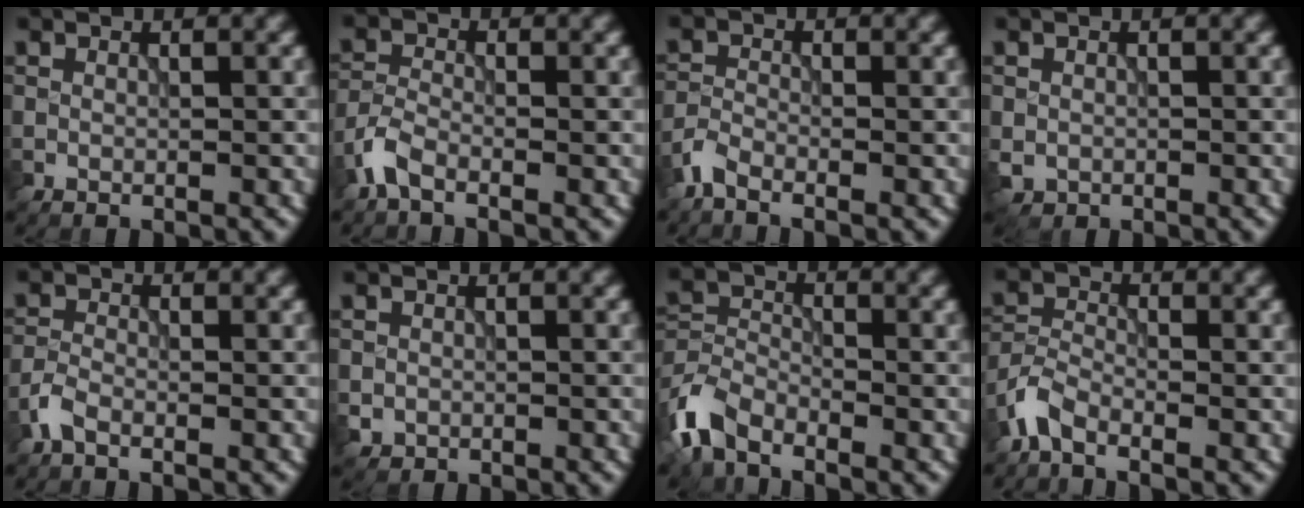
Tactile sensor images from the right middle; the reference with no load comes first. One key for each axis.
{"total": 2.5, "fx": -1.7, "fy": 0.9, "fz": 1.5, "tx": -0.038, "ty": 0.001, "tz": -0.048}
{"total": 2.0, "fx": -1.7, "fy": 0.6, "fz": 1.0, "tx": -0.024, "ty": -0.002, "tz": -0.046}
{"total": 1.4, "fx": -0.4, "fy": 1.2, "fz": 0.5, "tx": -0.008, "ty": -0.006, "tz": -0.009}
{"total": 1.7, "fx": -1.2, "fy": 0.6, "fz": 1.0, "tx": -0.025, "ty": 0.001, "tz": -0.035}
{"total": 1.0, "fx": -0.3, "fy": 0.9, "fz": 0.1, "tx": 0.004, "ty": -0.005, "tz": -0.008}
{"total": 5.0, "fx": -3.8, "fy": 2.3, "fz": 2.4, "tx": -0.053, "ty": -0.004, "tz": -0.089}
{"total": 2.8, "fx": -2.1, "fy": 1.1, "fz": 1.5, "tx": -0.035, "ty": 0.002, "tz": -0.057}